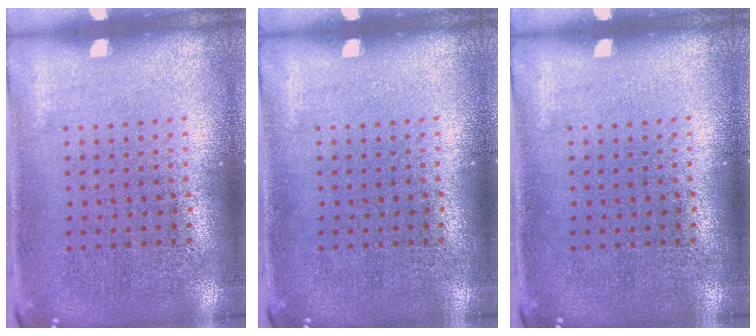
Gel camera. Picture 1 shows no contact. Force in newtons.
{"total": 0.0}
{"total": 0.0}